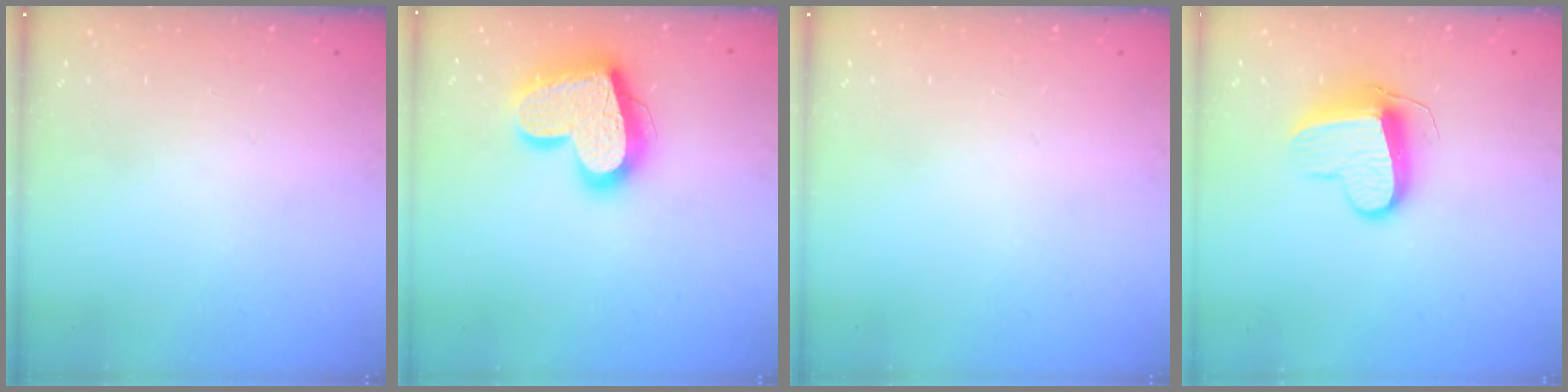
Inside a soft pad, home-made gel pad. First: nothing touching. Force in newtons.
{"total": 20.5, "press": 20.4, "slide": 1.7}
{"total": 0.0}
{"total": 10.7, "press": 10.7, "slide": 0.5}